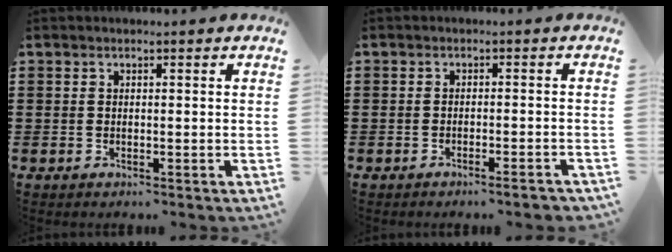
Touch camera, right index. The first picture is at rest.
{"total": 1.9, "force": [-1.6, 0.1, 1.0], "torque": [-0.016, 0.001, -0.029]}